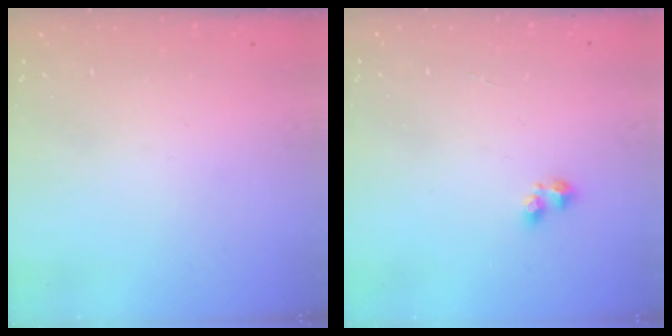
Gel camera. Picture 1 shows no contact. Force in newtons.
{"total": 2.4, "press": 2.3, "slide": 0.8}